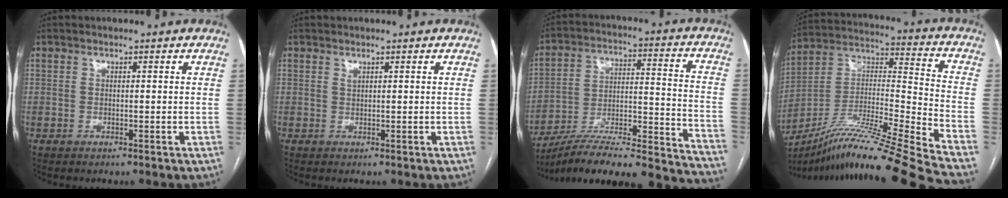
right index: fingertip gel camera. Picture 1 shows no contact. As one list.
[{"total": 0.6, "force": [0.5, 0.1, 0.3], "torque": [-0.009, -0.003, 0.010]}, {"total": 30.0, "force": [-26.9, 2.3, 13.0], "torque": [-0.128, 0.002, -0.387]}, {"total": 25.3, "force": [-21.1, -2.4, 13.8], "torque": [-0.218, -0.015, -0.361]}]